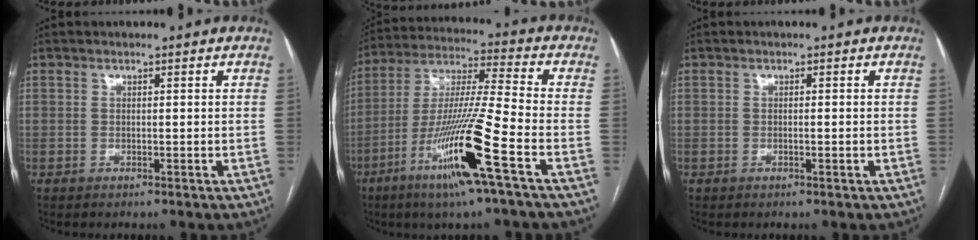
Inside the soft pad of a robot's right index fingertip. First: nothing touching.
{"total": 16.8, "force": [-7.4, -0.9, 15.0], "torque": [-0.302, -0.023, -0.141]}
{"total": 0.9, "force": [-0.3, 0.0, 0.9], "torque": [-0.016, 0.000, -0.002]}